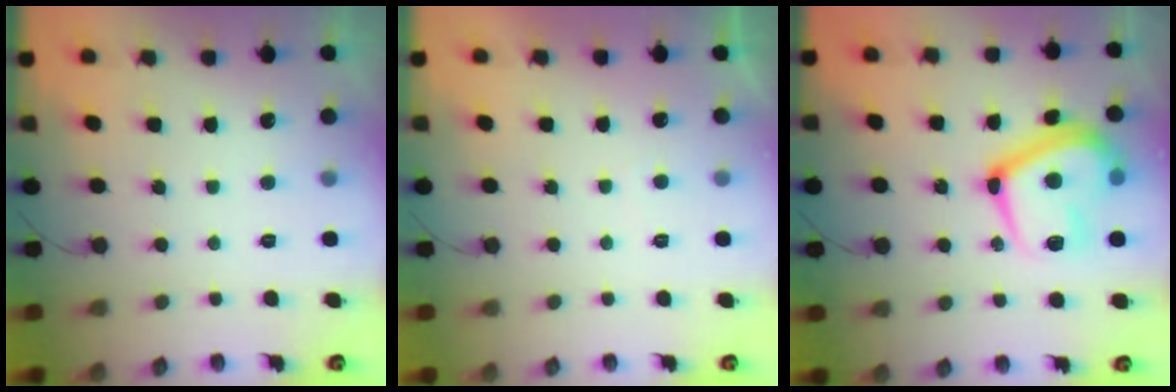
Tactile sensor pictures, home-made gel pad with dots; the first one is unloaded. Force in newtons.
{"total": 1.4, "press": 1.1, "slide": 0.8}
{"total": 19.4, "press": 19.3, "slide": 1.8}